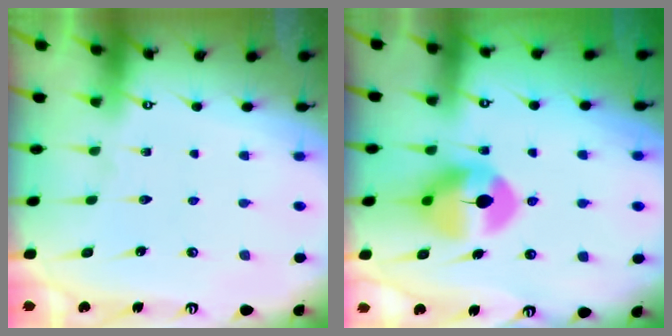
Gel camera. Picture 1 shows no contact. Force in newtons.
{"total": 8.4, "press": 8.3, "slide": 0.8}